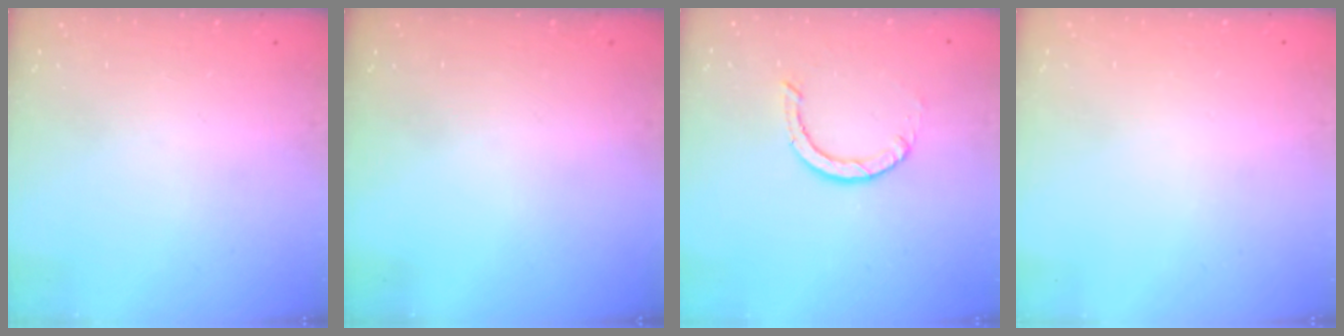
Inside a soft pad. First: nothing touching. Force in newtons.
{"total": 0.0}
{"total": 3.6, "press": 3.5, "slide": 0.3}
{"total": 2.6, "press": 2.6, "slide": 0.2}